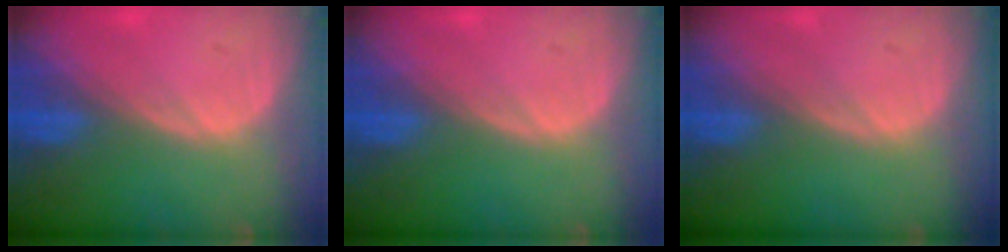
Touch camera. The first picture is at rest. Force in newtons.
{"total": 0.0}
{"total": 0.0}